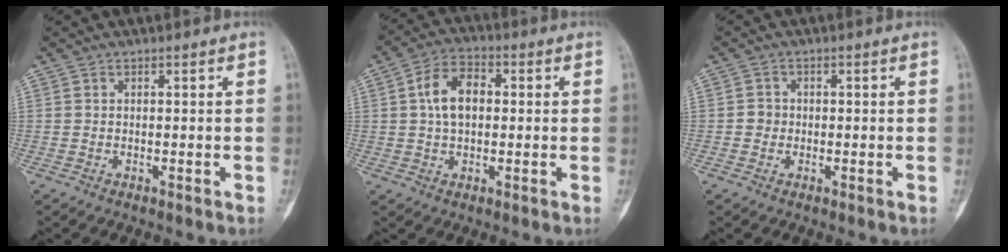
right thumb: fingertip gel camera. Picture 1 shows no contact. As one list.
[{"total": 8.4, "force": [1.1, 5.3, 6.4], "torque": [-0.108, 0.018, 0.013]}, {"total": 2.0, "force": [-0.2, 1.9, 0.5], "torque": [0.004, 0.008, -0.006]}]